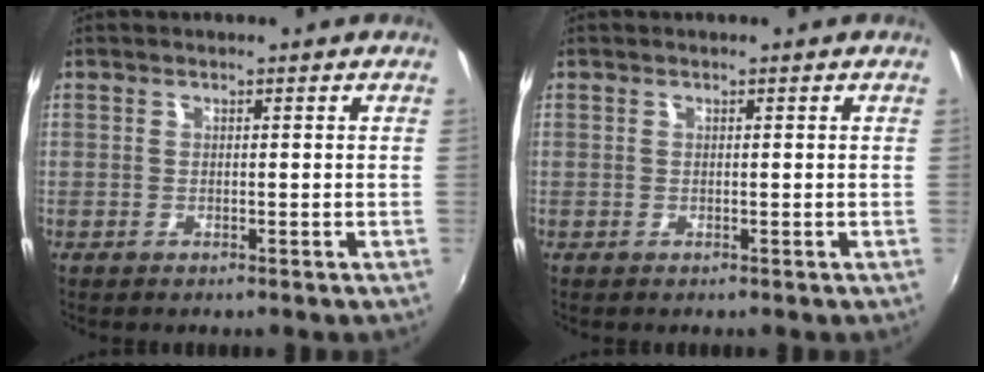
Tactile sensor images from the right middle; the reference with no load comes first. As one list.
[{"total": 0.0}]